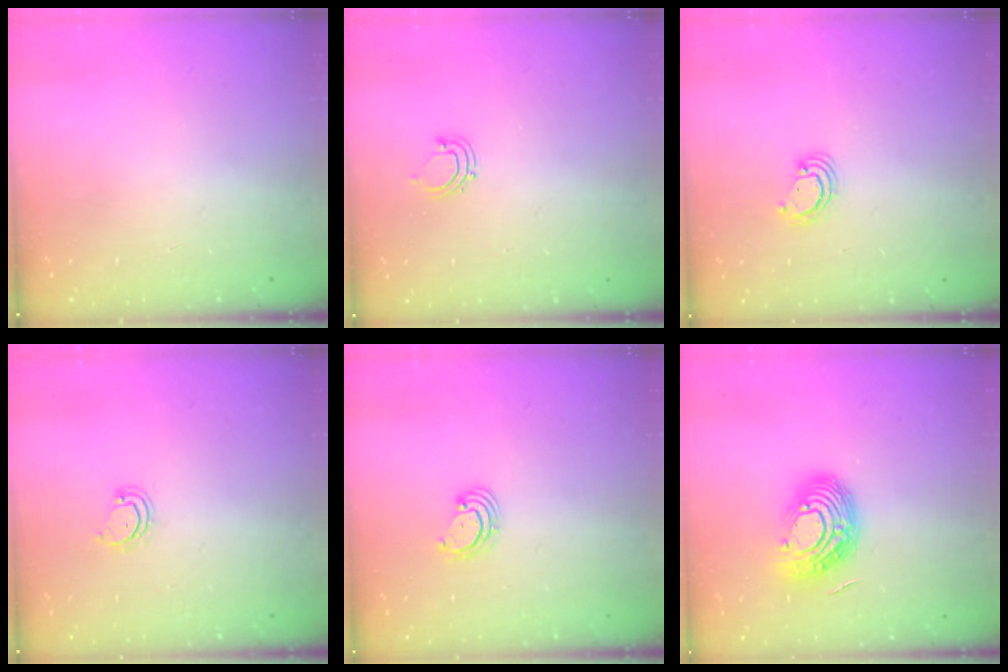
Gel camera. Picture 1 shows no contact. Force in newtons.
{"total": 3.7, "press": 3.6, "slide": 0.8}
{"total": 2.8, "press": 2.8, "slide": 0.3}
{"total": 2.9, "press": 2.9, "slide": 0.3}
{"total": 2.7, "press": 2.6, "slide": 0.6}
{"total": 13.3, "press": 13.3, "slide": 1.0}